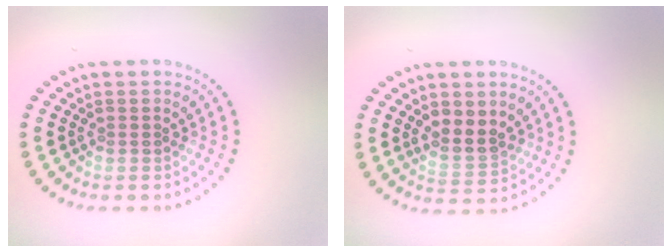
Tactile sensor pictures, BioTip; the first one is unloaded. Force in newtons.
{"total": 2.9, "press": 2.7, "slide": 1.1}